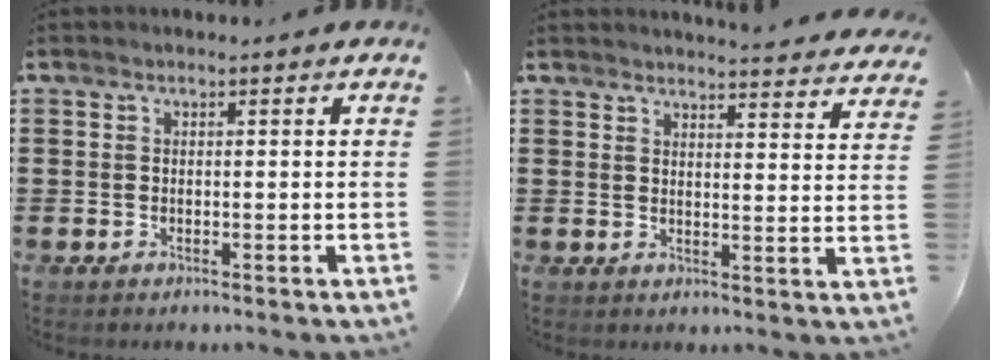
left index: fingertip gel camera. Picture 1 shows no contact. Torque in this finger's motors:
{"motor_torque": [1.09, -1.05, 0.13, 0.05]}